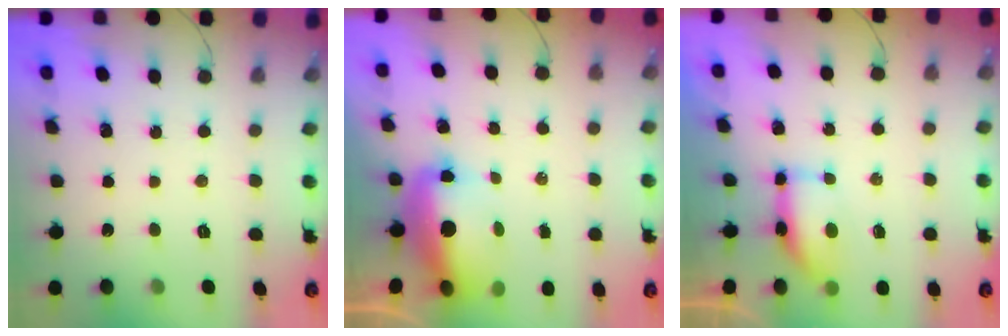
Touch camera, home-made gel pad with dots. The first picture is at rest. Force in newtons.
{"total": 12.2, "press": 11.8, "slide": 2.9}
{"total": 8.2, "press": 7.5, "slide": 3.1}